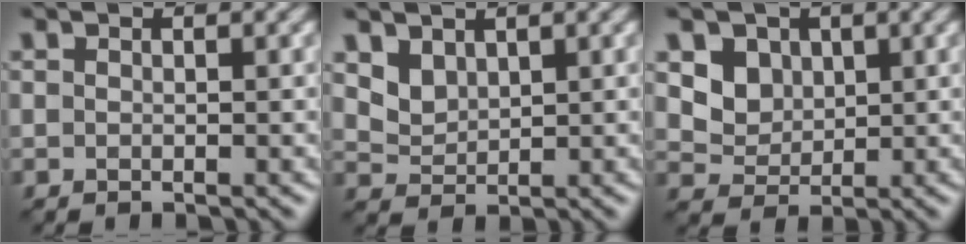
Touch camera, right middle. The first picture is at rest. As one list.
[{"total": 2.3, "force": [1.6, 1.4, 0.9], "torque": [-0.027, -0.012, 0.040]}, {"total": 4.0, "force": [1.7, 3.2, 1.6], "torque": [-0.052, -0.016, 0.049]}]